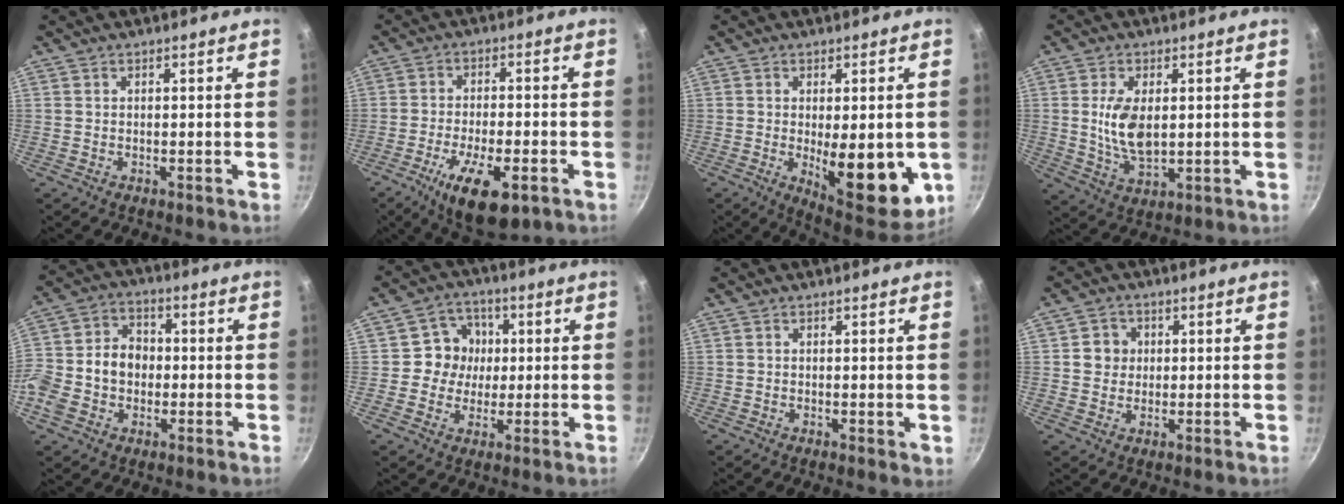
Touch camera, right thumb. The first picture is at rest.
{"total": 13.2, "force": [-6.0, 5.0, 10.7], "torque": [-0.174, 0.012, -0.093]}
{"total": 15.4, "force": [-2.2, 6.3, 13.9], "torque": [-0.152, -0.017, -0.016]}
{"total": 8.9, "force": [1.1, 4.8, 7.4], "torque": [-0.139, -0.012, 0.026]}
{"total": 13.2, "force": [-1.5, 10.3, 8.1], "torque": [-0.132, 0.031, -0.041]}
{"total": 7.7, "force": [0.6, 7.3, 2.3], "torque": [0.010, 0.007, -0.005]}
{"total": 0.5, "force": [0.2, 0.2, 0.4], "torque": [-0.004, 0.000, 0.002]}
{"total": 4.3, "force": [0.6, 4.0, 1.3], "torque": [0.007, 0.005, 0.004]}